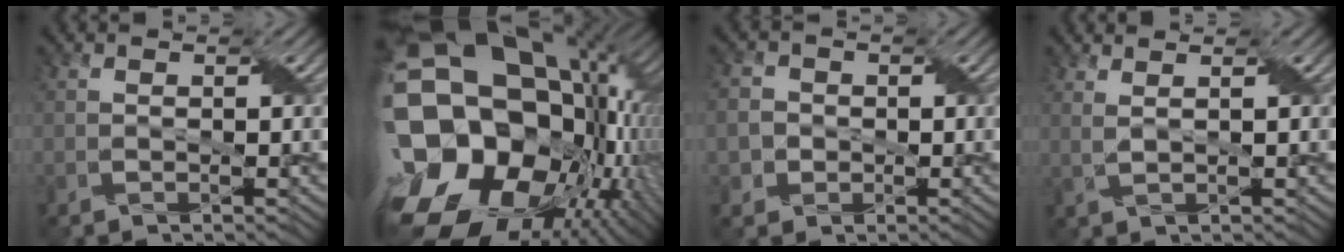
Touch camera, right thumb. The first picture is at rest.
{"total": 23.2, "force": [-1.0, 16.7, 16.1], "torque": [-0.297, -0.060, -0.028]}
{"total": 4.2, "force": [-0.6, 4.1, 1.1], "torque": [-0.029, 0.012, -0.026]}
{"total": 2.3, "force": [1.6, 0.6, 1.6], "torque": [-0.026, -0.001, 0.017]}